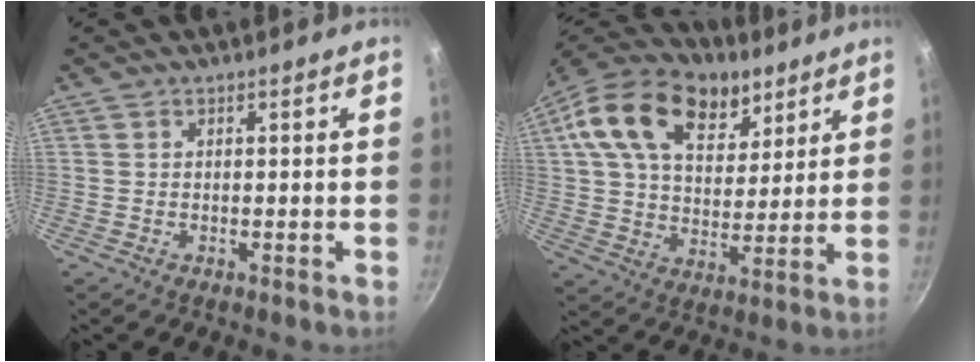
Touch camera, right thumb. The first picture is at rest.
{"total": 21.5, "force": [10.8, 13.2, 13.1], "torque": [-0.196, -0.020, 0.174]}